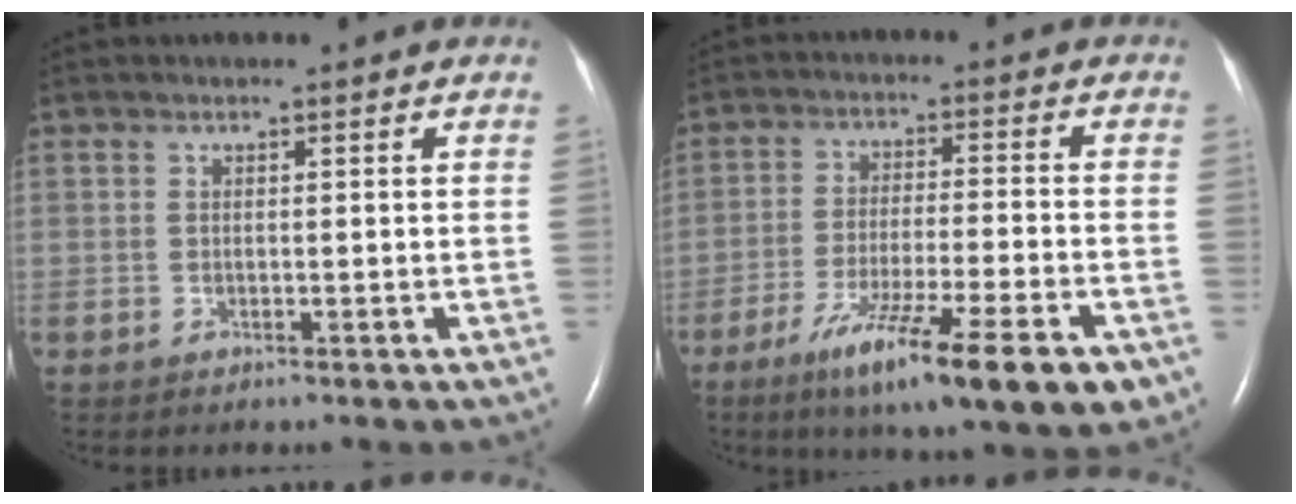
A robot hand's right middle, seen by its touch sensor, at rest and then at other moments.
{"total": 16.4, "force": [-9.5, 1.4, 13.3], "torque": [-0.180, -0.038, -0.151]}